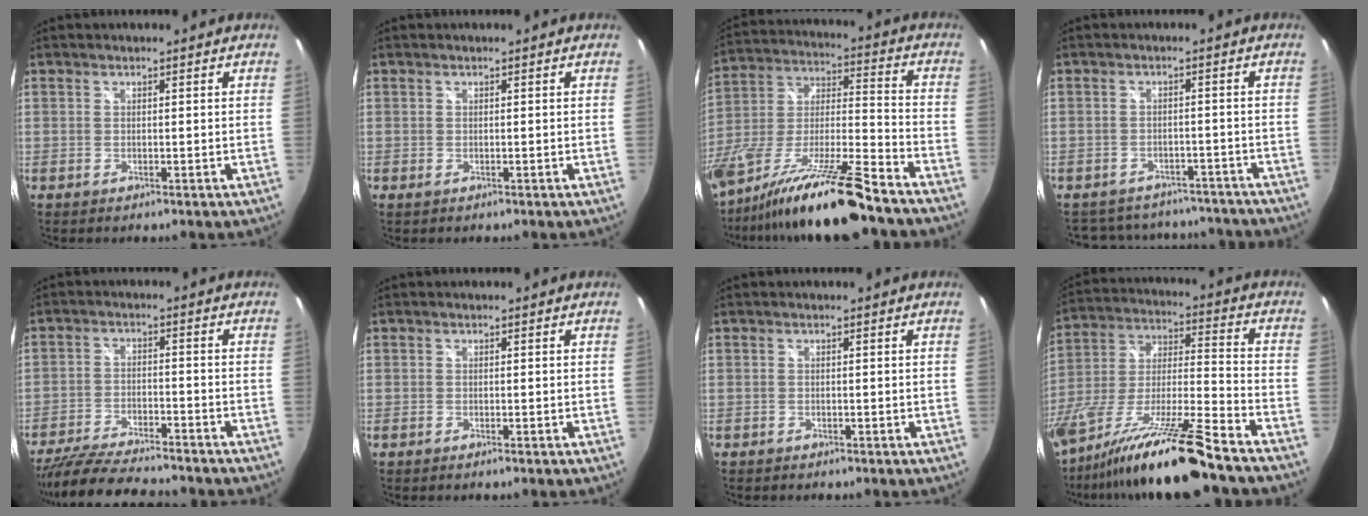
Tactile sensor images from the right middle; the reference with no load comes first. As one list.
[{"total": 0.0}, {"total": 21.3, "force": [-15.9, 0.9, 14.1], "torque": [-0.256, -0.042, -0.280]}, {"total": 16.6, "force": [-14.2, 6.9, 5.1], "torque": [-0.107, 0.026, -0.174]}, {"total": 15.3, "force": [-13.4, 2.8, 6.8], "torque": [-0.151, -0.023, -0.223]}, {"total": 0.5, "force": [-0.4, -0.1, 0.3], "torque": [-0.002, 0.001, -0.009]}, {"total": 0.7, "force": [-0.6, 0.4, 0.0], "torque": [-0.005, -0.001, -0.011]}, {"total": 22.9, "force": [-17.5, -0.2, 14.8], "torque": [-0.265, -0.053, -0.307]}]